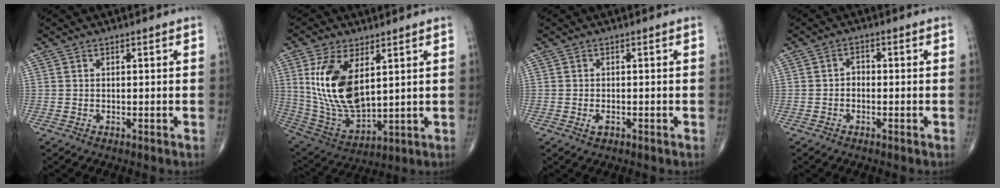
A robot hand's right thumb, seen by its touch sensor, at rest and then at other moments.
{"total": 16.5, "force": [4.6, 8.3, 13.5], "torque": [-0.256, -0.022, 0.107]}
{"total": 1.3, "force": [-0.6, 0.8, 1.0], "torque": [-0.017, 0.002, -0.009]}
{"total": 1.8, "force": [-0.5, 1.3, 1.1], "torque": [-0.008, 0.010, -0.015]}